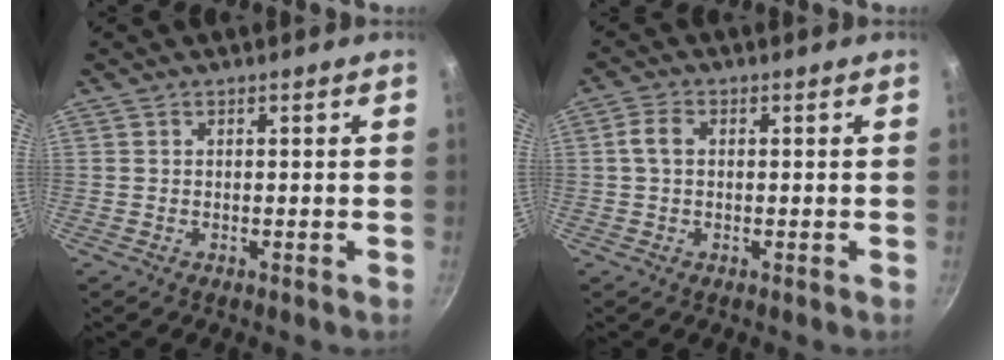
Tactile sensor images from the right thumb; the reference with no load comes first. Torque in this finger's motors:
{"motor_torque": [-0.06, 0.17, 0.11, 0.13, -0.03]}